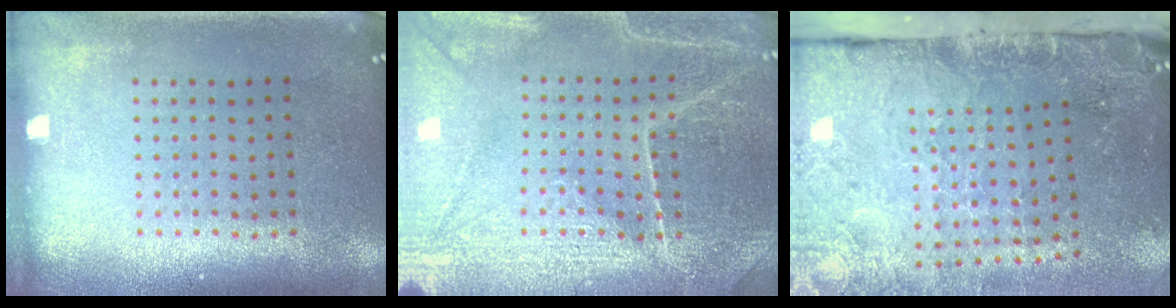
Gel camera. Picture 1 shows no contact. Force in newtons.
{"total": 4.3, "press": 4.2, "slide": 1.1}
{"total": 4.8, "press": 3.7, "slide": 3.1}